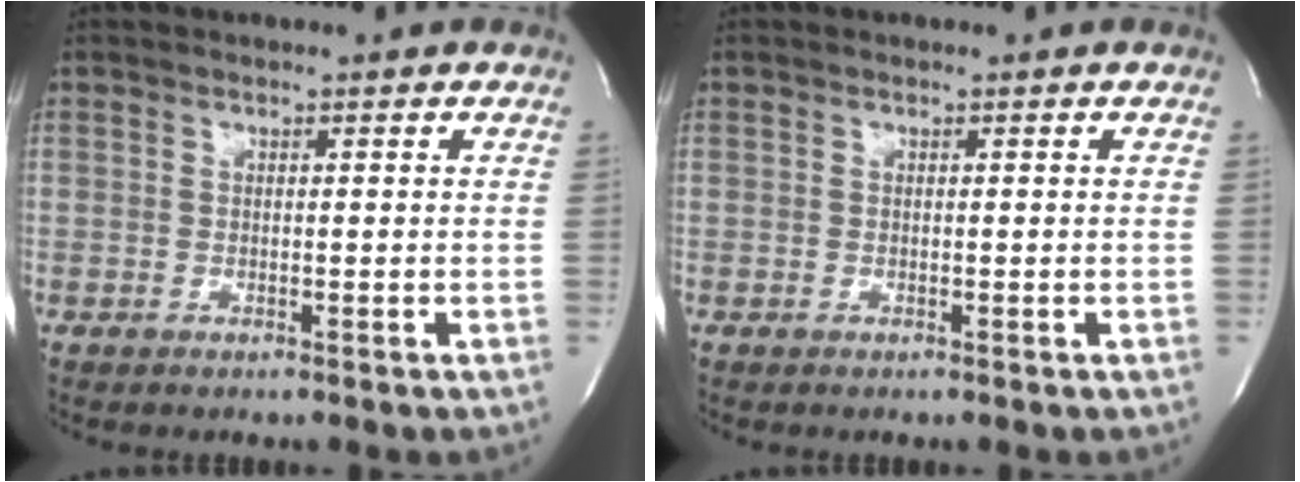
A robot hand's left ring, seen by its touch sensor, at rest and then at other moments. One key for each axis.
{"total": 0.0}